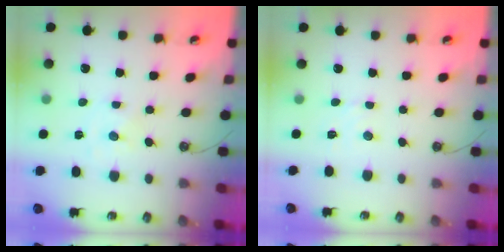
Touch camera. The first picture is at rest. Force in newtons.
{"total": 2.8, "press": 2.7, "slide": 0.5}